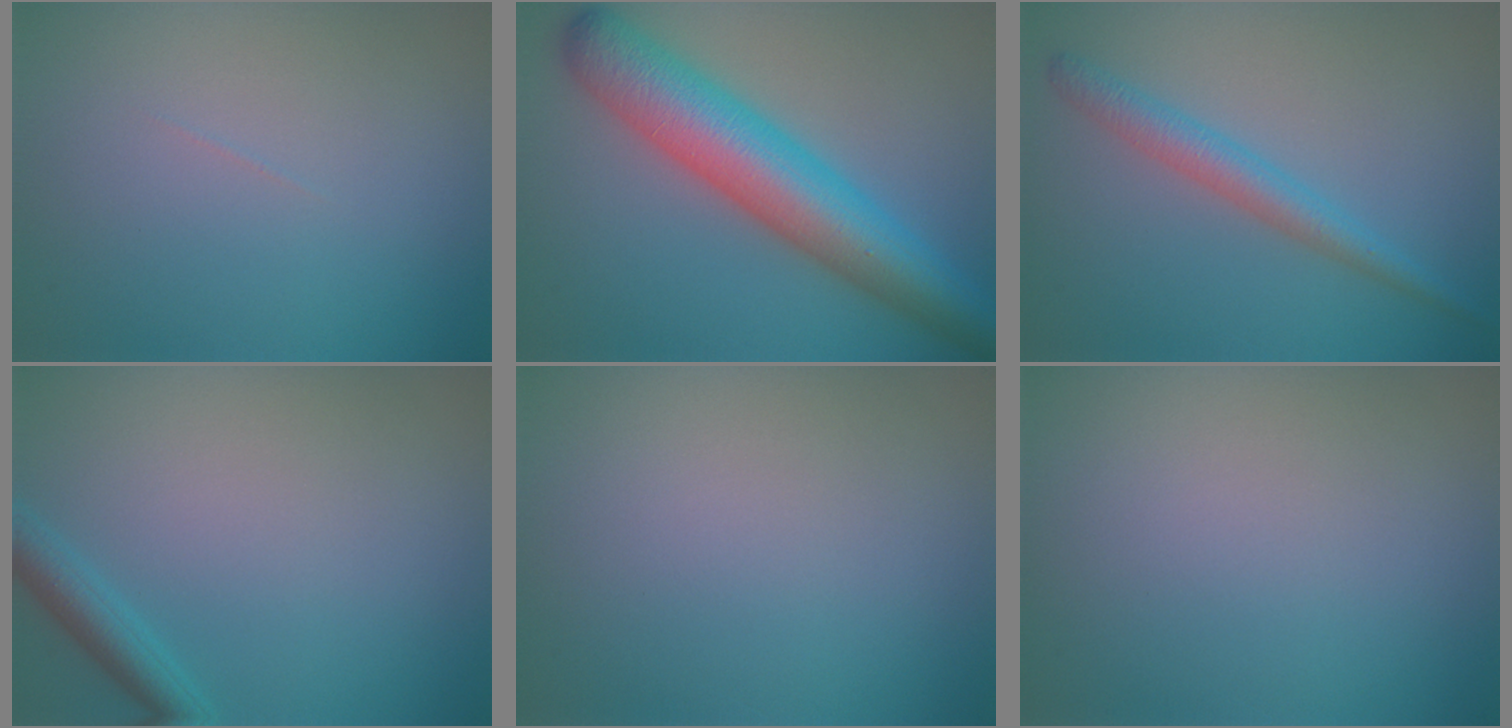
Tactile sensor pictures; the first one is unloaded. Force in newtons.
{"total": 9.5, "press": 9.5, "slide": 0.2}
{"total": 2.9, "press": 2.9, "slide": 0.0}
{"total": 2.4, "press": 2.4, "slide": 0.2}
{"total": 0.0}
{"total": 0.0}